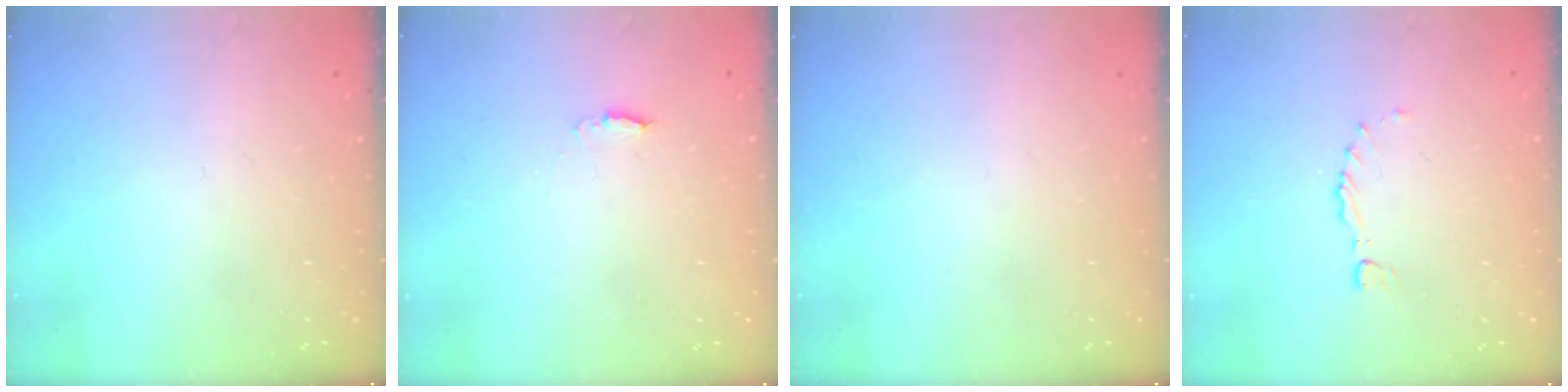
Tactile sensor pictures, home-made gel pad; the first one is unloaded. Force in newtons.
{"total": 5.3, "press": 5.3, "slide": 0.5}
{"total": 0.0}
{"total": 0.0}